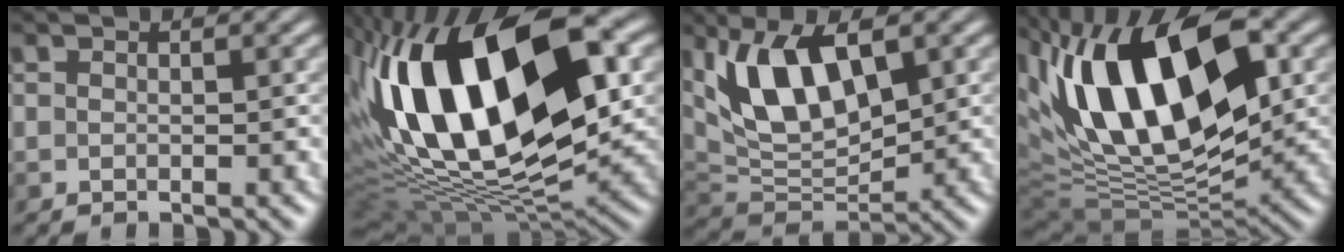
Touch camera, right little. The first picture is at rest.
{"total": 17.9, "force": [1.0, 8.3, 15.8], "torque": [-0.292, 0.014, 0.006]}
{"total": 8.5, "force": [2.2, 4.1, 7.1], "torque": [-0.140, 0.002, 0.035]}
{"total": 14.5, "force": [2.3, 6.4, 12.8], "torque": [-0.214, 0.019, 0.021]}